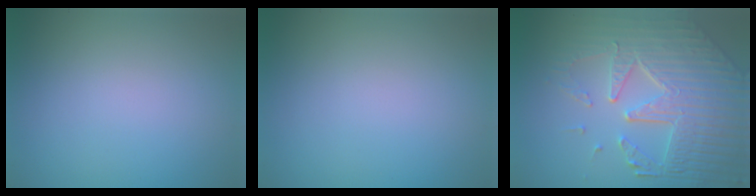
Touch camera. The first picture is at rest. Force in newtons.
{"total": 0.0}
{"total": 8.8, "press": 6.1, "slide": 6.4}